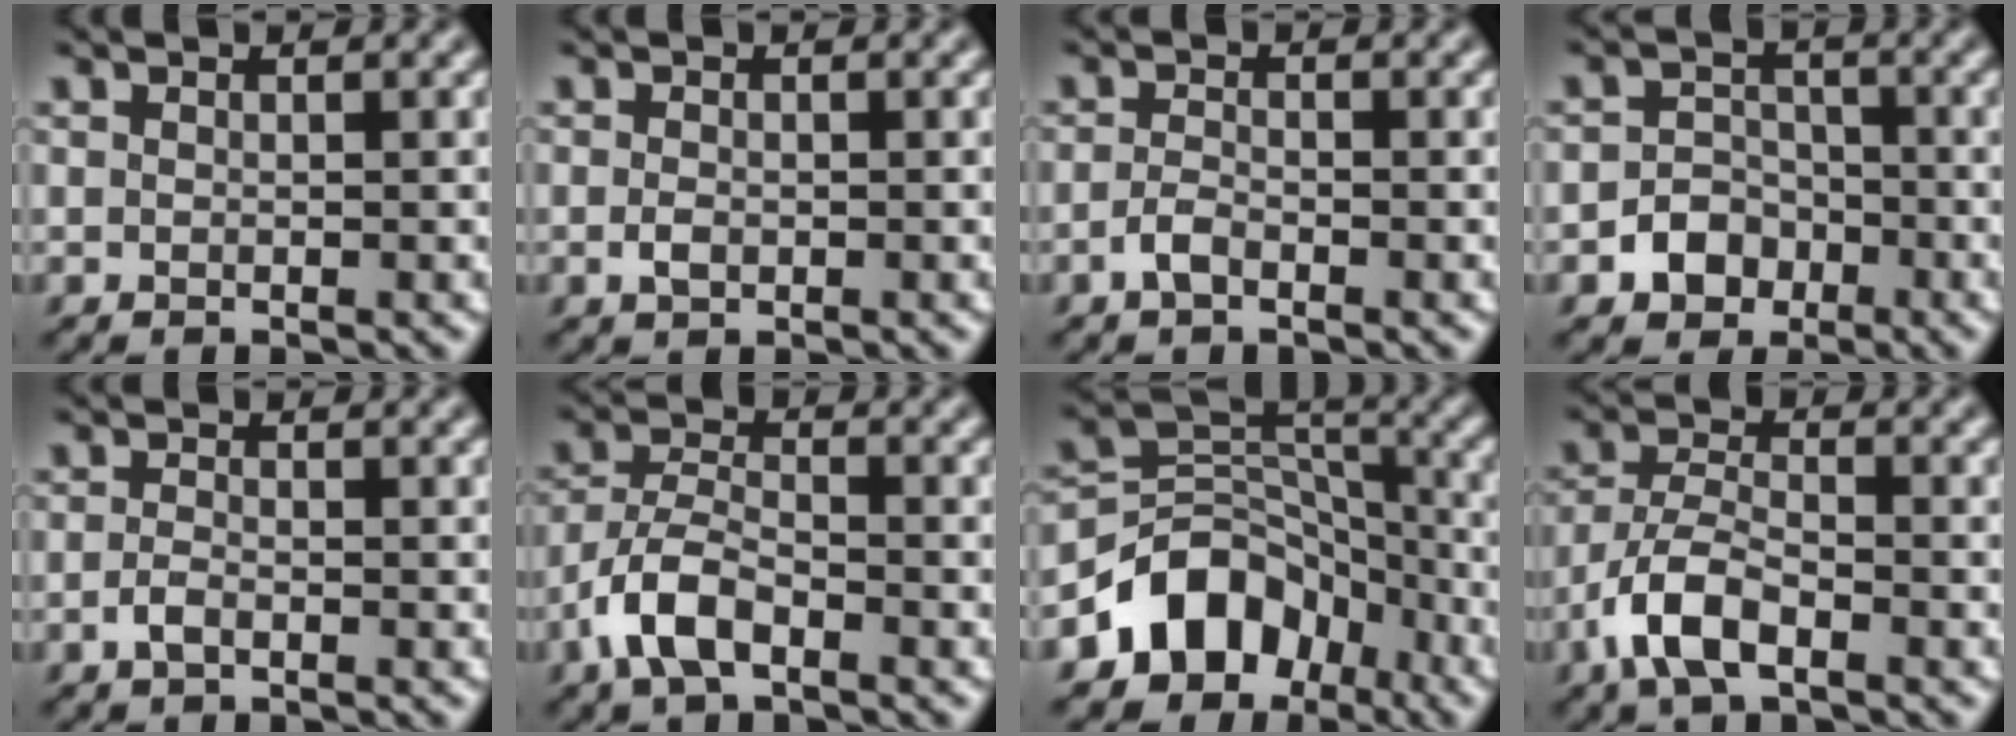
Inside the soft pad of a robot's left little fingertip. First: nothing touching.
{"total": 1.2, "force": [-0.5, 0.7, 0.9], "torque": [-0.017, -0.001, -0.010]}
{"total": 1.7, "force": [-1.2, 0.6, 1.1], "torque": [-0.023, 0.002, -0.027]}
{"total": 3.2, "force": [-1.8, 2.5, 1.1], "torque": [-0.004, 0.005, -0.035]}
{"total": 1.4, "force": [-0.8, 0.6, 1.0], "torque": [-0.021, 0.001, -0.020]}
{"total": 4.8, "force": [-2.8, 2.0, 3.3], "torque": [-0.066, 0.004, -0.064]}
{"total": 7.8, "force": [-4.7, 5.5, 2.8], "torque": [-0.020, 0.003, -0.092]}
{"total": 5.2, "force": [-3.0, 2.1, 3.7], "torque": [-0.074, 0.002, -0.066]}